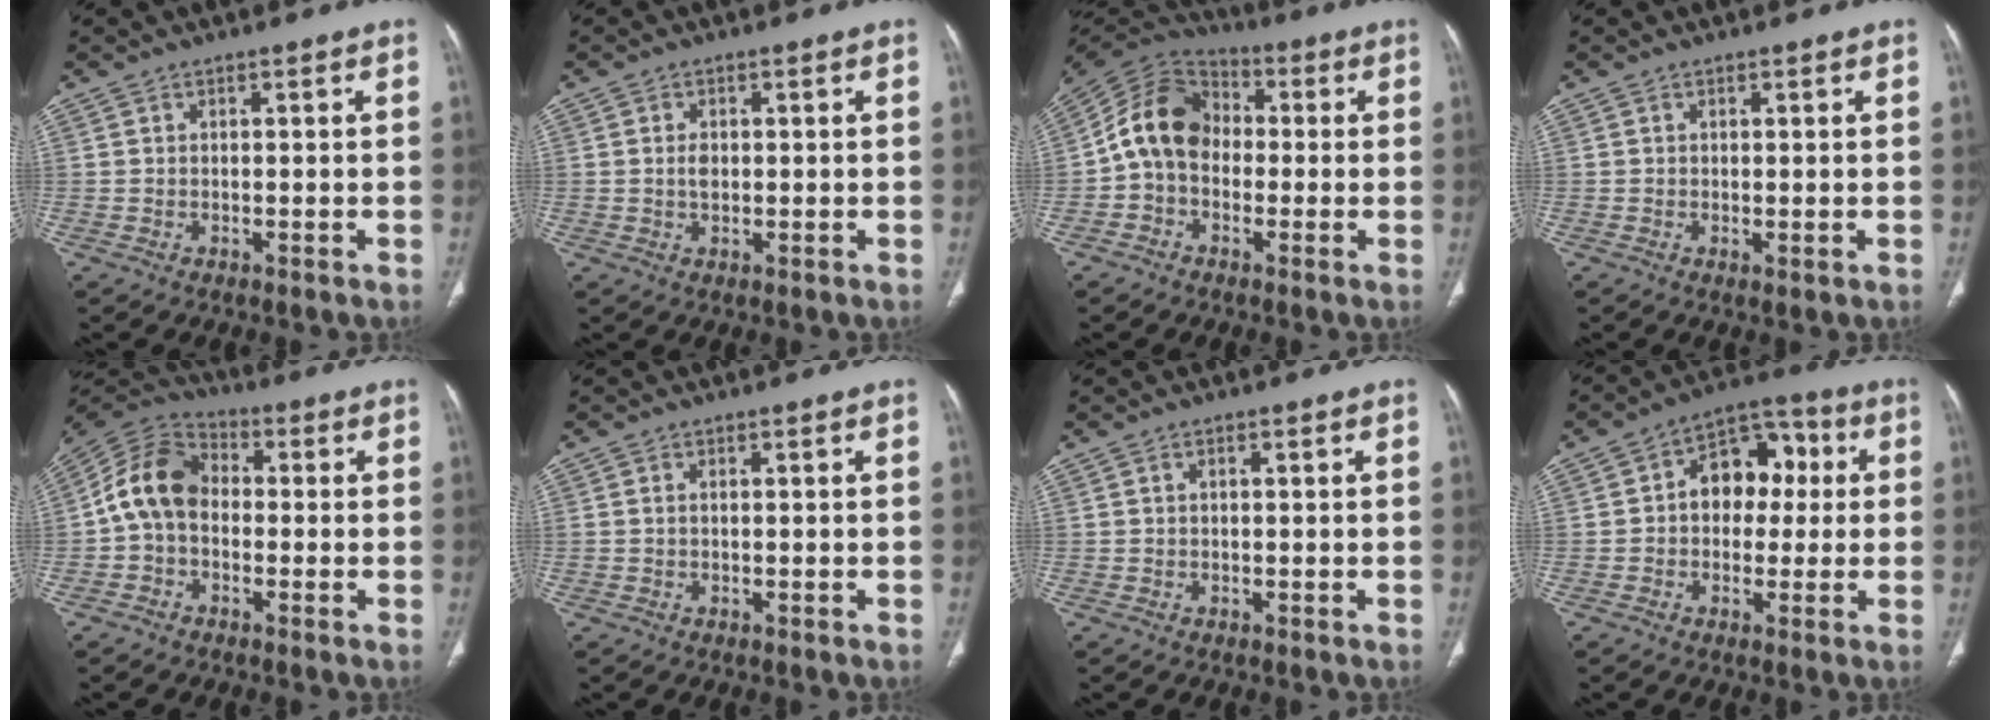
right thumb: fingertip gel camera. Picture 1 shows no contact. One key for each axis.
{"total": 2.2, "fx": 0.1, "fy": 1.5, "fz": 1.6, "tx": -0.027, "ty": 0.000, "tz": 0.002}
{"total": 12.1, "fx": -0.9, "fy": 9.4, "fz": 7.6, "tx": -0.128, "ty": 0.036, "tz": -0.033}
{"total": 0.9, "fx": -0.1, "fy": 0.3, "fz": 0.9, "tx": -0.020, "ty": -0.006, "tz": 0.001}
{"total": 11.0, "fx": -0.7, "fy": 8.2, "fz": 7.3, "tx": -0.129, "ty": 0.032, "tz": -0.029}
{"total": 0.7, "fx": 0.0, "fy": 0.4, "fz": 0.5, "tx": -0.015, "ty": 0.004, "tz": 0.002}
{"total": 0.6, "fx": 0.2, "fy": 0.3, "fz": 0.5, "tx": -0.014, "ty": 0.005, "tz": 0.004}
{"total": 11.5, "fx": 1.3, "fy": 8.3, "fz": 7.9, "tx": -0.075, "ty": 0.030, "tz": 0.010}